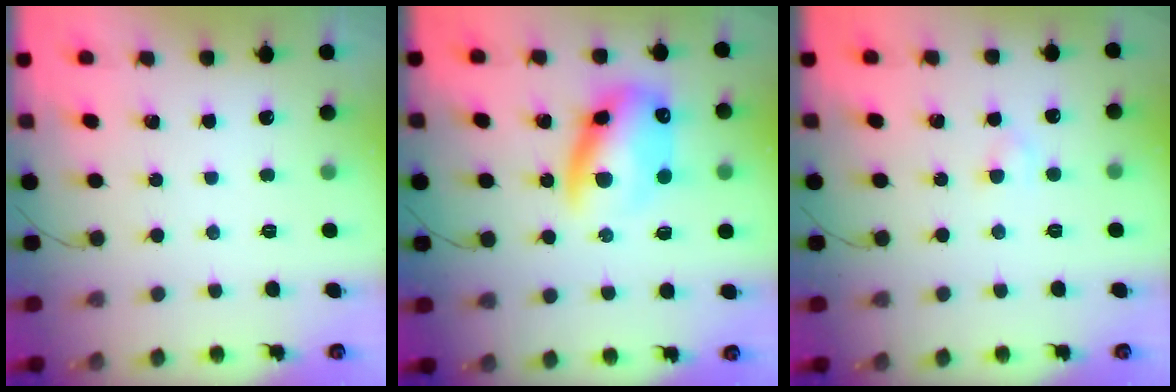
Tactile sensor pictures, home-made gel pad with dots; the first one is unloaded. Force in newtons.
{"total": 14.0, "press": 13.5, "slide": 3.8}
{"total": 2.5, "press": 2.3, "slide": 1.0}